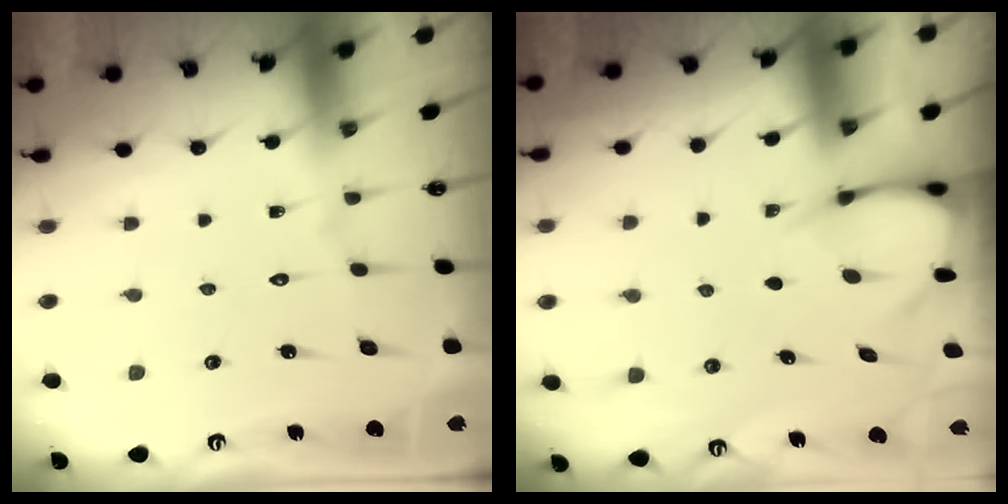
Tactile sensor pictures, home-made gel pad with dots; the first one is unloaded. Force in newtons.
{"total": 3.4, "press": 3.4, "slide": 0.3}